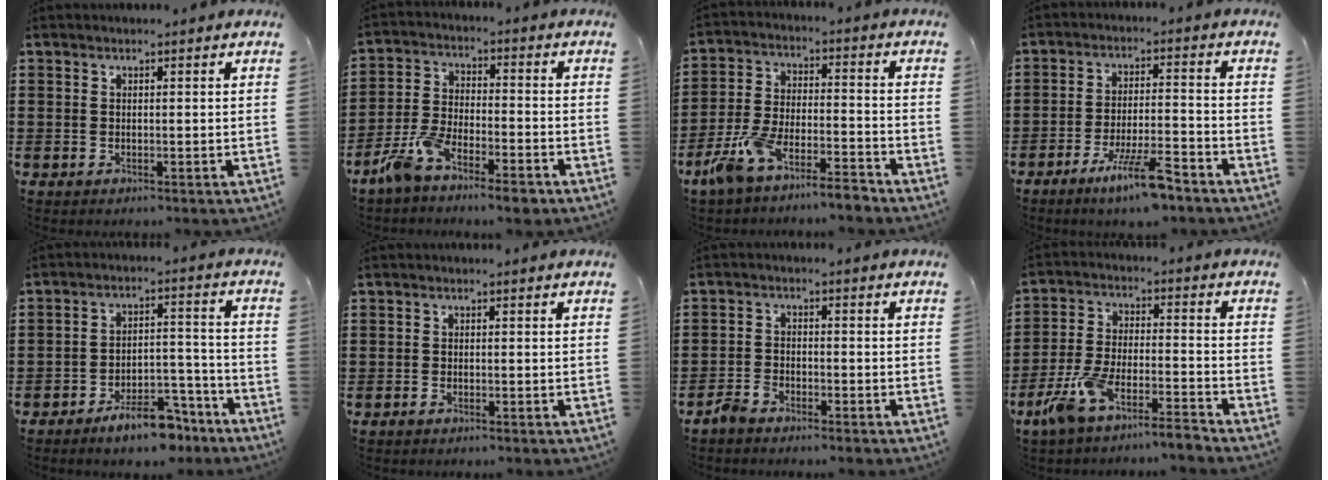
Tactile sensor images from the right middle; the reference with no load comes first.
{"total": 7.2, "force": [-6.0, 1.3, 3.8], "torque": [-0.089, 0.001, -0.116]}
{"total": 7.9, "force": [-7.1, 0.7, 3.4], "torque": [-0.079, 0.003, -0.140]}
{"total": 8.2, "force": [-5.7, 1.2, 5.8], "torque": [-0.114, -0.004, -0.105]}
{"total": 8.1, "force": [-6.7, 2.4, 3.8], "torque": [-0.062, 0.022, -0.122]}
{"total": 0.8, "force": [-0.7, 0.1, 0.3], "torque": [-0.009, -0.004, -0.013]}
{"total": 2.8, "force": [-2.7, 0.7, 0.6], "torque": [-0.029, 0.003, -0.059]}
{"total": 7.8, "force": [-7.0, 0.1, 3.5], "torque": [-0.087, -0.007, -0.140]}